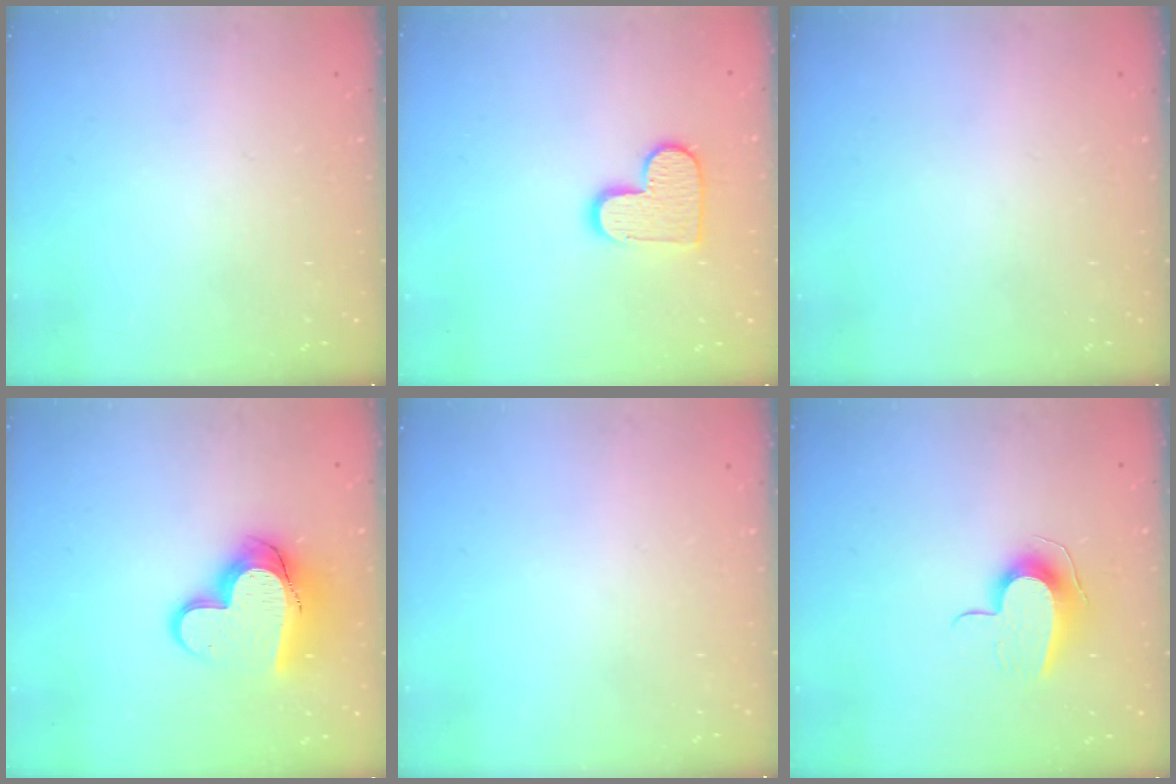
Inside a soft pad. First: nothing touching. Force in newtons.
{"total": 11.0, "press": 11.0, "slide": 0.7}
{"total": 0.0}
{"total": 14.5, "press": 14.5, "slide": 1.2}
{"total": 0.0}
{"total": 9.2, "press": 9.2, "slide": 0.5}